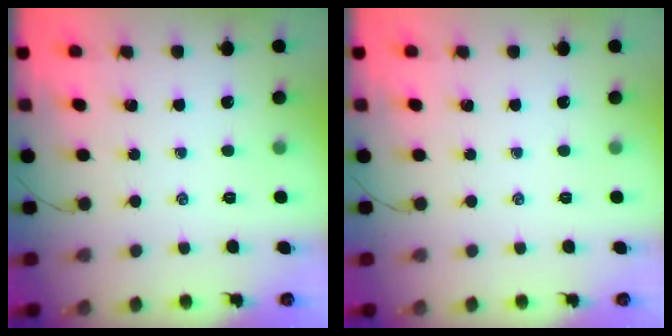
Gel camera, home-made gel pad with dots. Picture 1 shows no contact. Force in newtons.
{"total": 0.0}